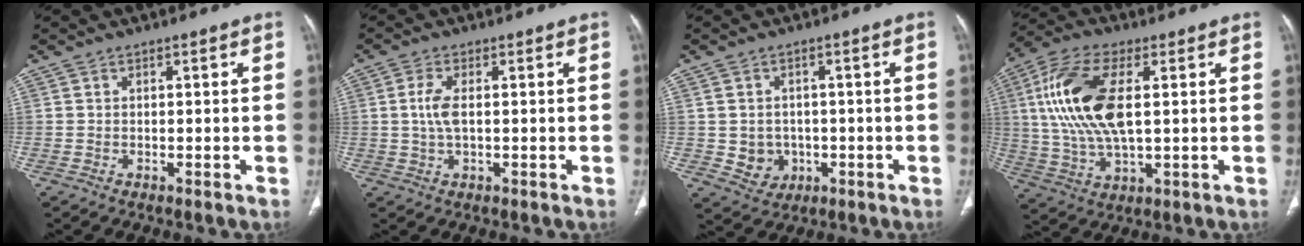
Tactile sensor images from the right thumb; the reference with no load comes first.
{"total": 4.2, "force": [0.3, 1.7, 3.8], "torque": [-0.095, 0.002, 0.007]}
{"total": 5.4, "force": [-0.8, 4.8, 2.2], "torque": [-0.013, 0.005, 0.002]}
{"total": 16.9, "force": [3.0, 7.5, 14.9], "torque": [-0.316, 0.002, 0.058]}